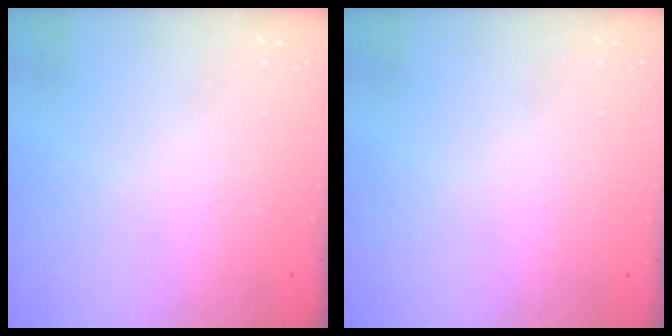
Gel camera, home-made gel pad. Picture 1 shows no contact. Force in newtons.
{"total": 0.0}